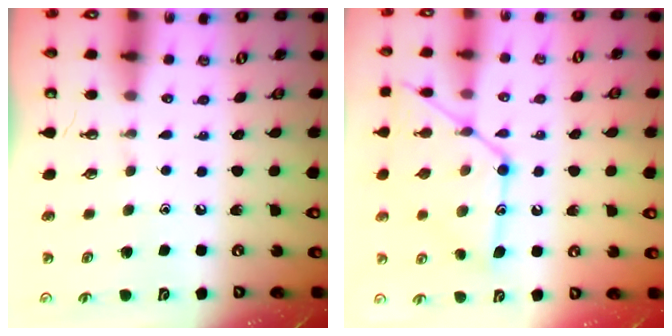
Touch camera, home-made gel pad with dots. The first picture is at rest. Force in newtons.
{"total": 16.3, "press": 16.2, "slide": 1.3}